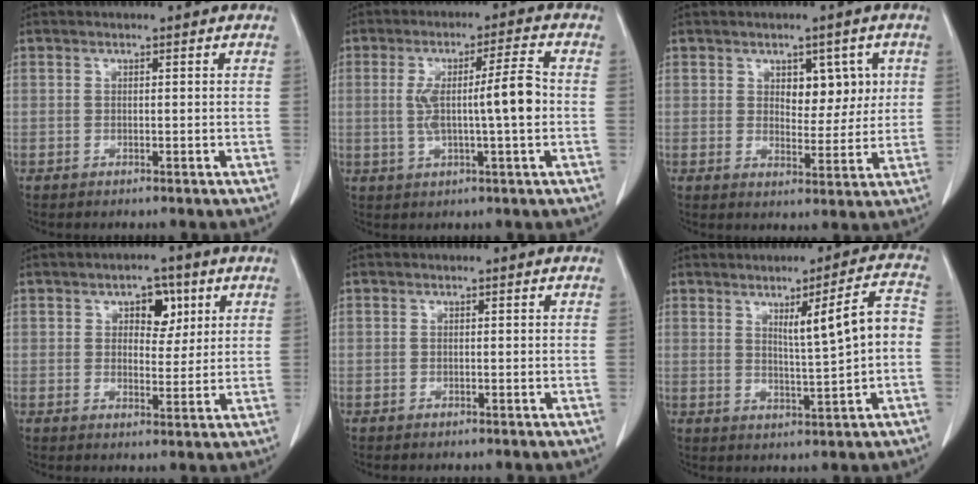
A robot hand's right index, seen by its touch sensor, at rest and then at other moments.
{"total": 8.7, "force": [-0.2, 0.2, 8.7], "torque": [-0.154, 0.012, -0.002]}
{"total": 5.5, "force": [1.9, 3.2, 4.1], "torque": [-0.047, 0.005, 0.033]}
{"total": 5.1, "force": [2.2, 3.0, 3.5], "torque": [-0.044, 0.010, 0.033]}
{"total": 0.0}
{"total": 7.7, "force": [0.6, 0.1, 7.6], "torque": [-0.113, 0.011, 0.015]}